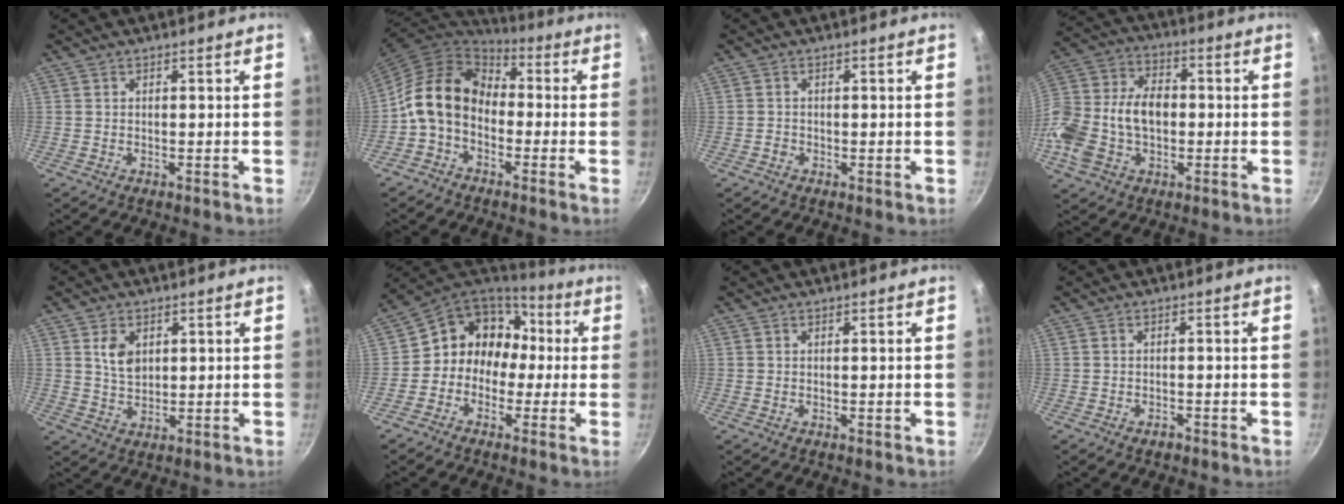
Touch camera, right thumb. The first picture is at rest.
{"total": 13.4, "force": [-1.9, 10.0, 8.8], "torque": [-0.133, 0.046, -0.059]}
{"total": 0.9, "force": [-0.4, 0.8, 0.2], "torque": [-0.001, 0.002, -0.008]}
{"total": 18.1, "force": [-2.1, 12.7, 12.7], "torque": [-0.243, 0.045, -0.045]}
{"total": 5.3, "force": [1.7, 3.7, 3.4], "torque": [-0.046, -0.011, 0.034]}
{"total": 13.1, "force": [0.2, 11.2, 6.7], "torque": [-0.054, 0.049, -0.019]}
{"total": 0.0}
{"total": 1.2, "force": [-0.8, 0.7, 0.6], "torque": [-0.010, 0.009, -0.013]}